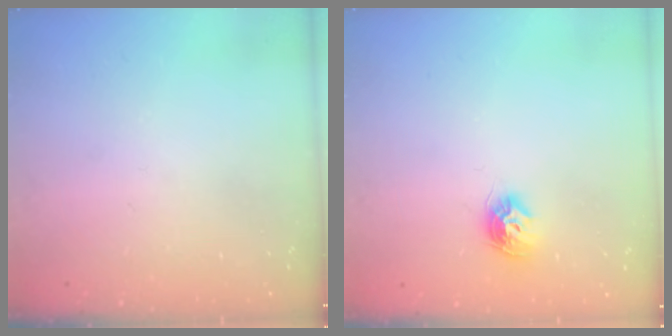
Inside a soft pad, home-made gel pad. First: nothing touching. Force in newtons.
{"total": 8.3, "press": 8.3, "slide": 0.2}